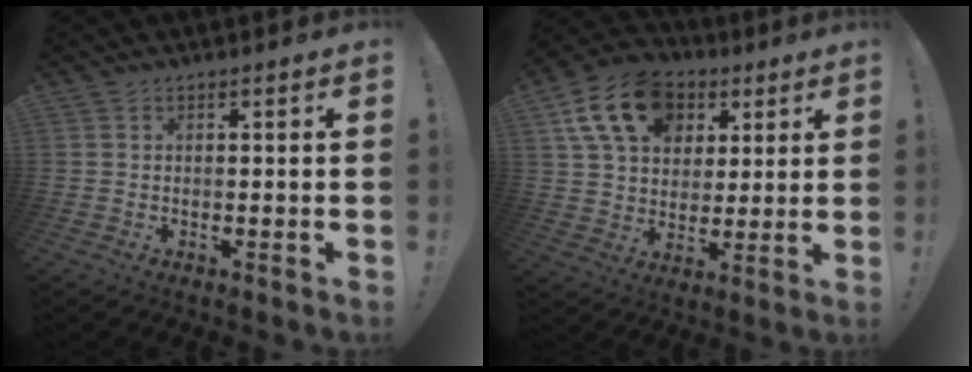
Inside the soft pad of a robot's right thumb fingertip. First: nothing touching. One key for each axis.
{"total": 18.0, "fx": 7.6, "fy": 12.8, "fz": 10.2, "tx": -0.164, "ty": -0.019, "tz": 0.146}